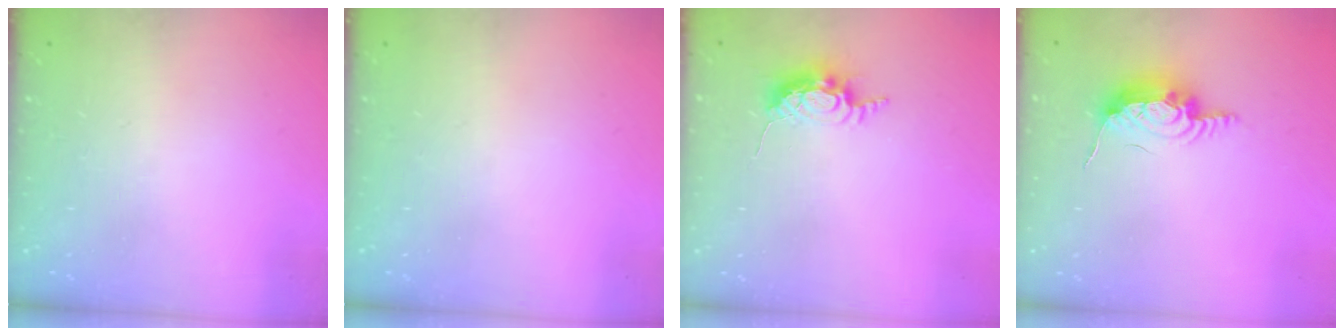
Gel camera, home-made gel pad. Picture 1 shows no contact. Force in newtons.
{"total": 0.0}
{"total": 7.2, "press": 7.1, "slide": 0.5}
{"total": 10.3, "press": 10.1, "slide": 1.8}